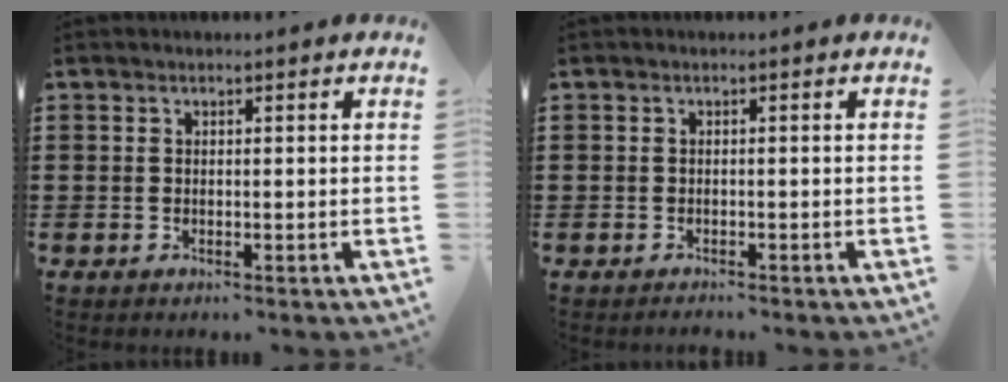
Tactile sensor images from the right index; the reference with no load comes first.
{"total": 0.7, "force": [-0.7, 0.2, -0.1], "torque": [0.001, 0.002, -0.015]}